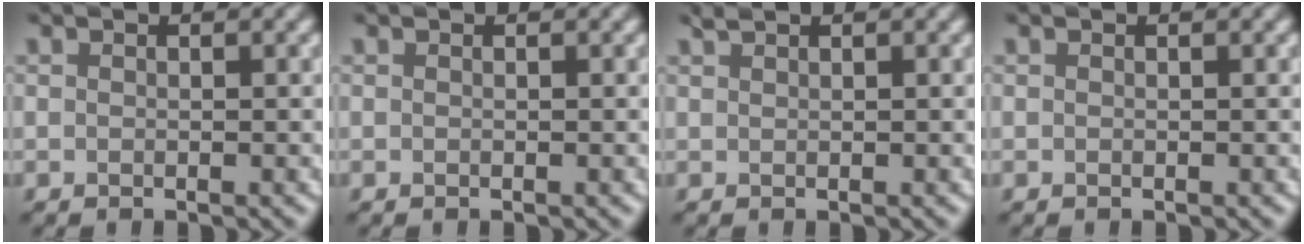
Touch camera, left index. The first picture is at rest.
{"total": 0.0}
{"total": 0.6, "force": [0.6, 0.0, 0.2], "torque": [-0.002, -0.001, 0.012]}
{"total": 0.0}